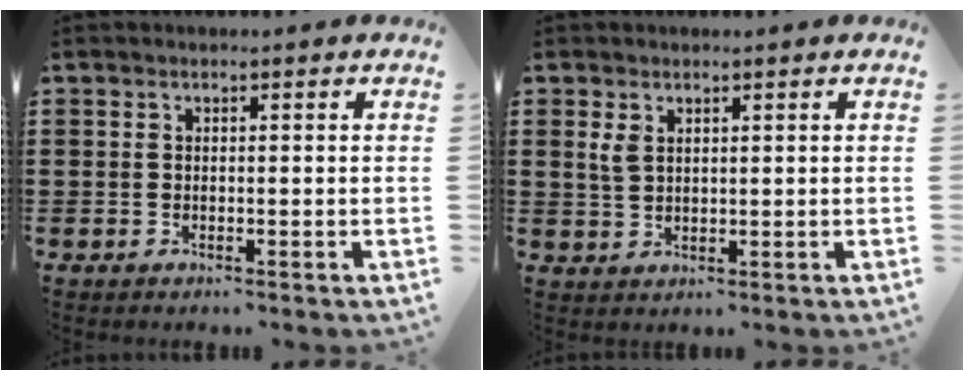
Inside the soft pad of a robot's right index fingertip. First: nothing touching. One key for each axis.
{"total": 2.3, "fx": 1.3, "fy": 1.3, "fz": 1.4, "tx": -0.032, "ty": 0.005, "tz": 0.023}